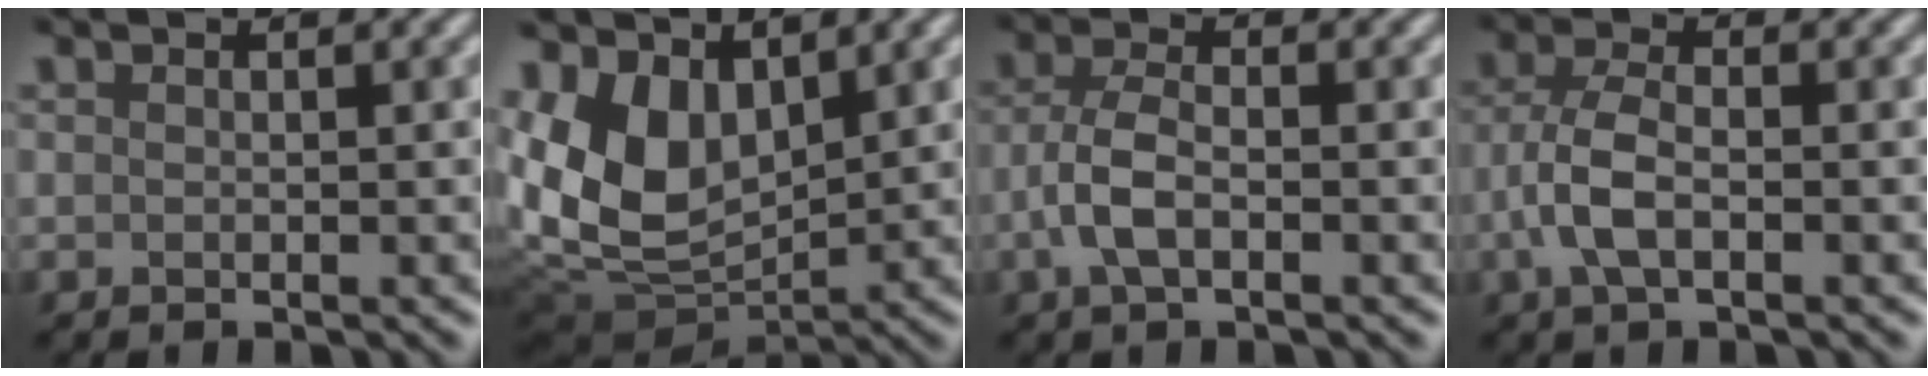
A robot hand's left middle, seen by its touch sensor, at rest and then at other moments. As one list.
[{"total": 8.3, "force": [2.3, 5.3, 5.9], "torque": [-0.136, -0.015, 0.048]}, {"total": 3.2, "force": [-1.0, 1.4, 2.7], "torque": [-0.063, 0.007, -0.024]}, {"total": 3.6, "force": [-1.0, 1.6, 3.1], "torque": [-0.077, 0.007, -0.023]}]